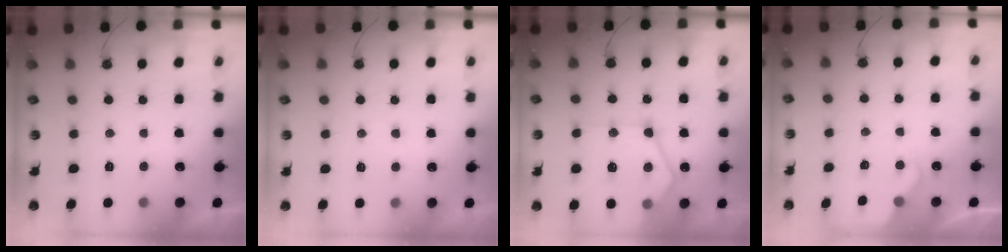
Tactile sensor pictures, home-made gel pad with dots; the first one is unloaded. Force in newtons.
{"total": 4.1, "press": 4.0, "slide": 0.5}
{"total": 15.7, "press": 15.7, "slide": 1.3}
{"total": 4.0, "press": 3.9, "slide": 0.5}